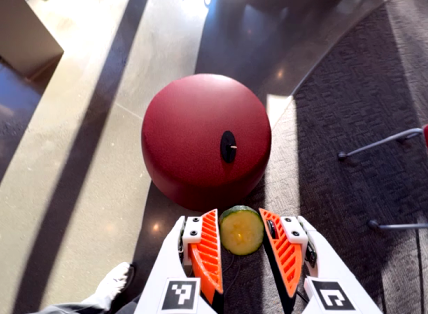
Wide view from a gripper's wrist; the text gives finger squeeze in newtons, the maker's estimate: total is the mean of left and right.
{"total": 6.8, "left": 6.4, "right": 7.2}